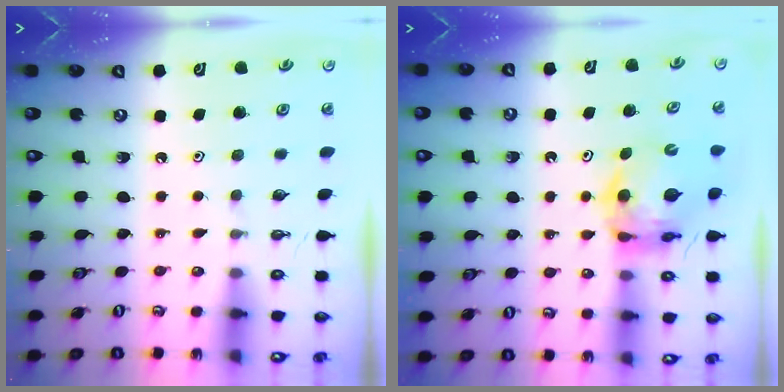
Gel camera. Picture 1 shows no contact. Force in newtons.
{"total": 11.4, "press": 11.3, "slide": 1.3}